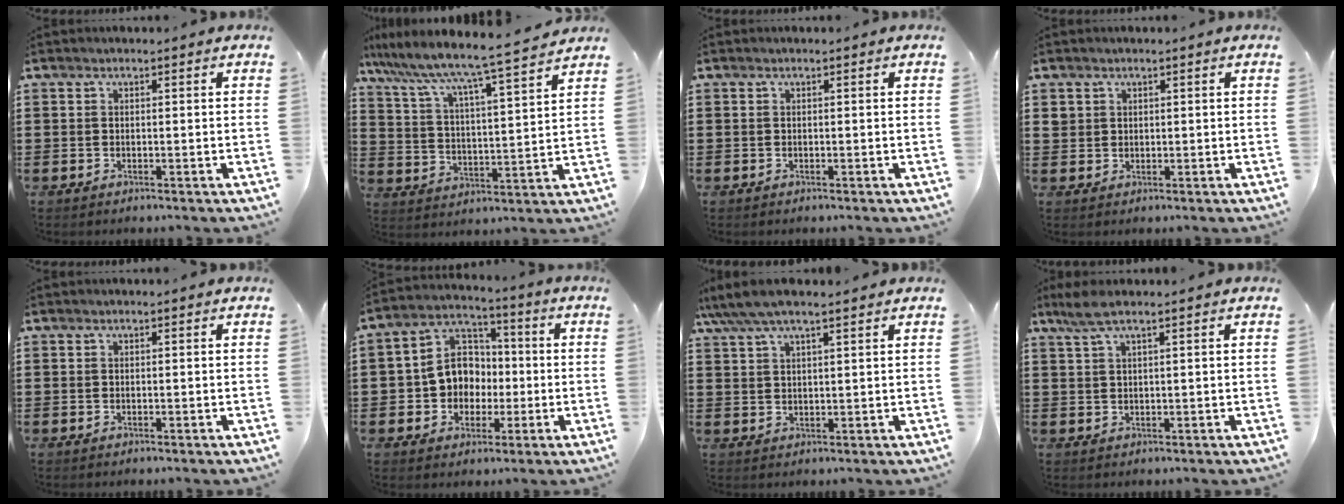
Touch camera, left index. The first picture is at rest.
{"total": 5.8, "force": [5.3, -0.7, 2.3], "torque": [-0.069, -0.052, 0.078]}
{"total": 0.0}
{"total": 1.6, "force": [0.9, 1.3, 0.3], "torque": [-0.009, 0.006, 0.018]}
{"total": 0.0}
{"total": 7.9, "force": [-0.4, 7.2, 3.3], "torque": [-0.098, 0.010, -0.009]}
{"total": 4.6, "force": [3.6, 0.8, 2.8], "torque": [-0.062, -0.001, 0.065]}
{"total": 3.2, "force": [1.9, 0.3, 2.5], "torque": [-0.059, -0.003, 0.034]}